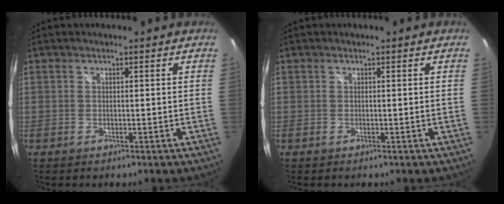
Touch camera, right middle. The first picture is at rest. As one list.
[{"total": 0.0}]